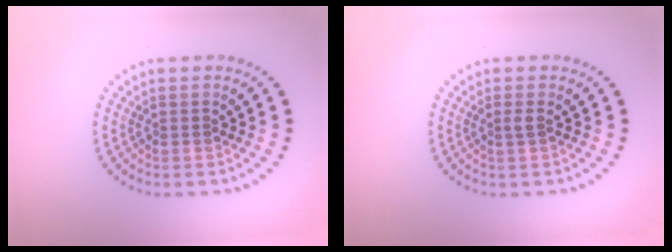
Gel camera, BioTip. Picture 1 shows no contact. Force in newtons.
{"total": 0.7, "press": 0.4, "slide": 0.6}